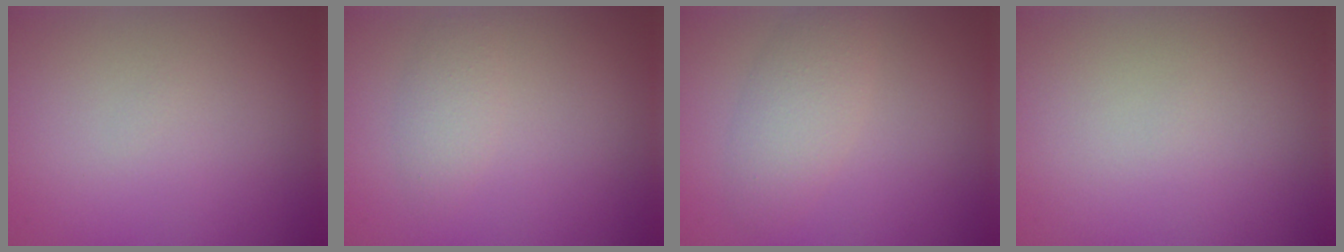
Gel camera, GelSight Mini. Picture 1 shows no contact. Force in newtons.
{"total": 1.6, "press": 1.6, "slide": 0.1}
{"total": 2.9, "press": 2.9, "slide": 0.2}
{"total": 0.0}